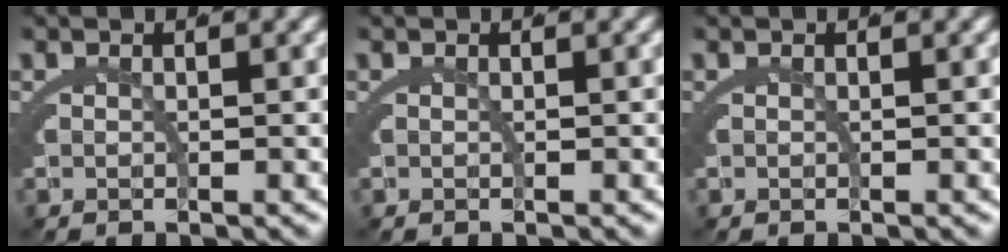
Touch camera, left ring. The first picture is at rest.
{"total": 0.0}
{"total": 0.0}